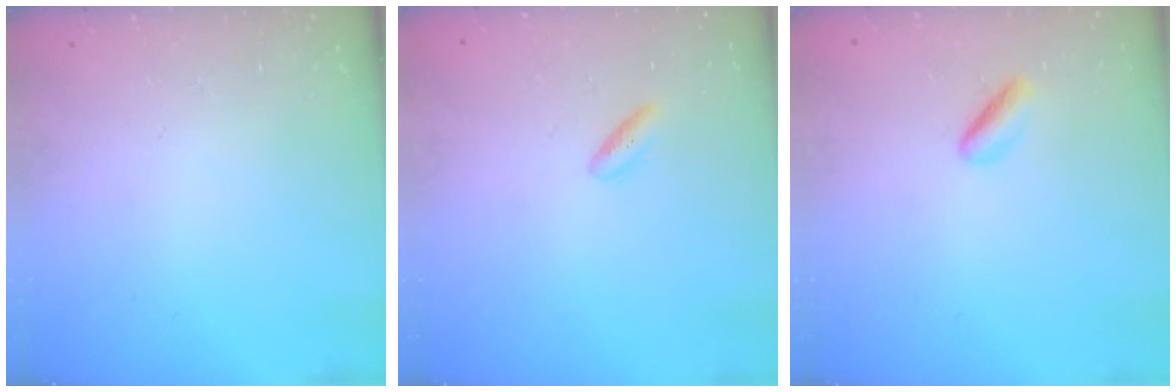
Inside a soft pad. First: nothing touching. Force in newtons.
{"total": 2.5, "press": 2.2, "slide": 1.1}
{"total": 2.4, "press": 2.4, "slide": 0.4}